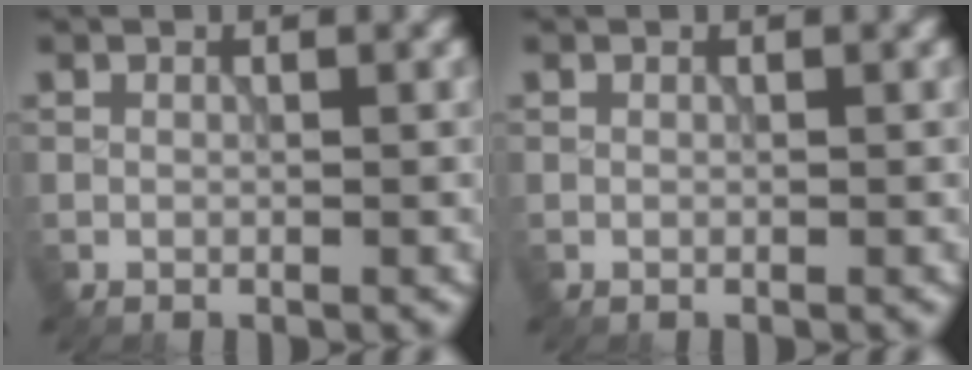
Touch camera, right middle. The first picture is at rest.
{"total": 0.0}